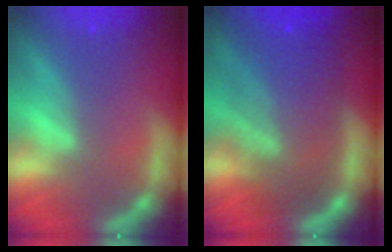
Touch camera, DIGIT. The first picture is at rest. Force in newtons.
{"total": 10.0}